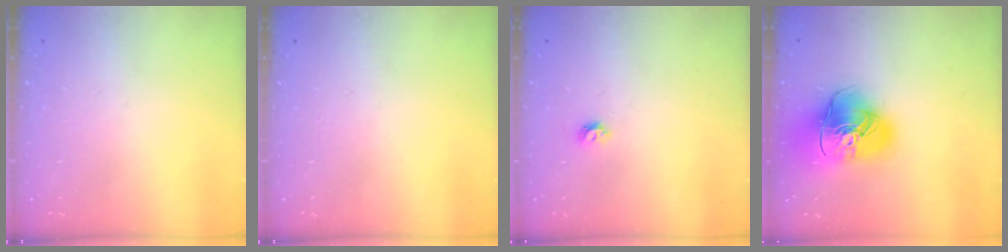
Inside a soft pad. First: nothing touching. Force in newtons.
{"total": 0.0}
{"total": 3.8, "press": 3.7, "slide": 0.6}
{"total": 19.5, "press": 19.4, "slide": 2.3}